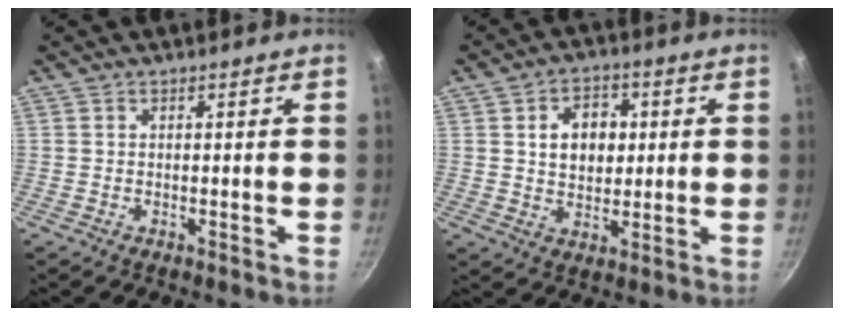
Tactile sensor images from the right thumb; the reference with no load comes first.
{"total": 8.8, "force": [1.8, 6.4, 5.8], "torque": [-0.065, 0.000, 0.028]}